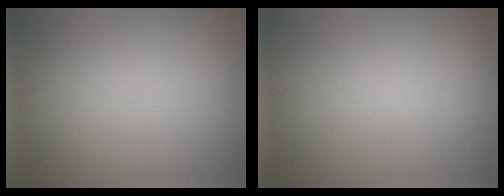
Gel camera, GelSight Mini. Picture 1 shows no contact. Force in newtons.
{"total": 0.0}